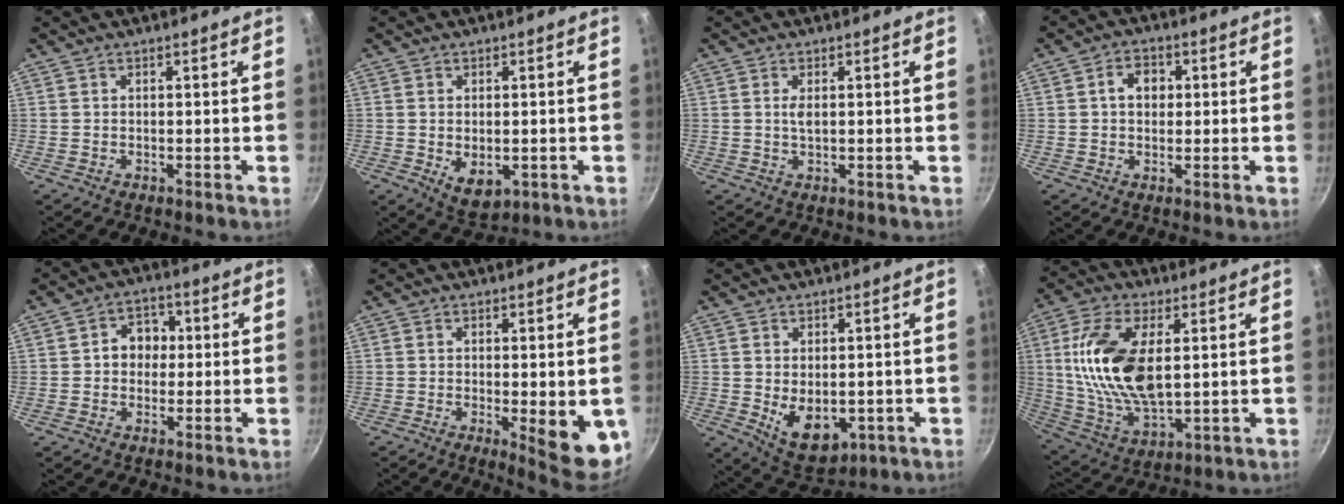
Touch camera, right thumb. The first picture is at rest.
{"total": 6.0, "force": [-0.8, 3.8, 4.6], "torque": [-0.067, -0.014, -0.003]}
{"total": 1.6, "force": [0.3, 0.6, 1.5], "torque": [-0.030, -0.001, 0.008]}
{"total": 4.9, "force": [0.8, 3.8, 3.1], "torque": [-0.027, 0.008, 0.007]}
{"total": 6.4, "force": [0.3, 5.4, 3.4], "torque": [-0.009, 0.013, -0.003]}
{"total": 9.9, "force": [-1.7, 2.9, 9.3], "torque": [-0.100, -0.009, -0.013]}
{"total": 9.2, "force": [-1.1, 5.9, 6.9], "torque": [-0.089, -0.015, 0.005]}
{"total": 18.1, "force": [3.2, 9.2, 15.2], "torque": [-0.289, -0.009, 0.067]}